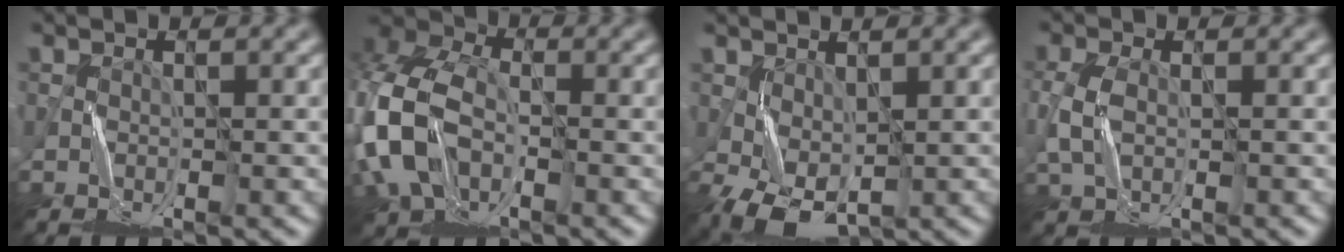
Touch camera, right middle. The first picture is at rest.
{"total": 9.6, "force": [-2.1, 6.6, 6.7], "torque": [-0.178, -0.003, -0.053]}
{"total": 3.9, "force": [-0.2, 2.3, 3.1], "torque": [-0.080, -0.001, 0.001]}
{"total": 2.7, "force": [-0.4, 1.5, 2.3], "torque": [-0.070, -0.002, -0.005]}